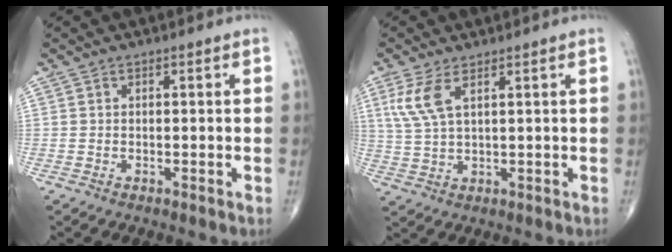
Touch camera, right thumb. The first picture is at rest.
{"total": 5.6, "force": [2.5, 1.9, 4.6], "torque": [-0.116, -0.004, 0.059]}